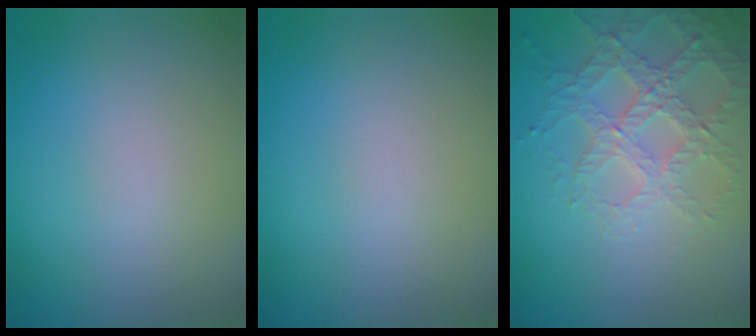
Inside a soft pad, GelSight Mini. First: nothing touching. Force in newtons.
{"total": 0.0}
{"total": 3.8, "press": 3.6, "slide": 1.4}